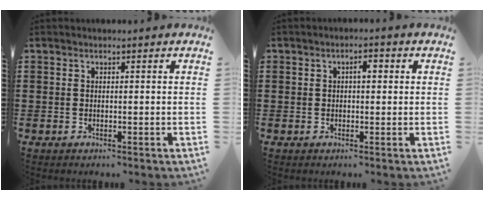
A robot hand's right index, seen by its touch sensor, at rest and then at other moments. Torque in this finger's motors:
{"motor_torque": [1.17, 0.96, 0.25, 0.07]}